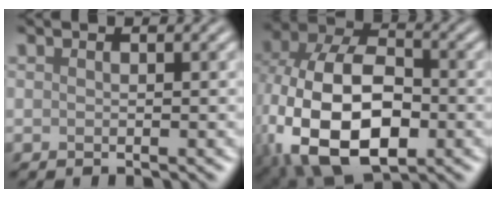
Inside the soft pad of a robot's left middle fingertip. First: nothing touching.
{"total": 16.1, "force": [-3.4, 10.1, 12.1], "torque": [-0.238, -0.018, -0.049]}